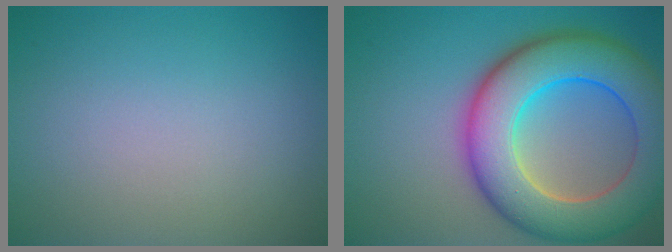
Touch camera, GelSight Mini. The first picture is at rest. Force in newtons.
{"total": 11.6, "press": 11.6, "slide": 0.5}